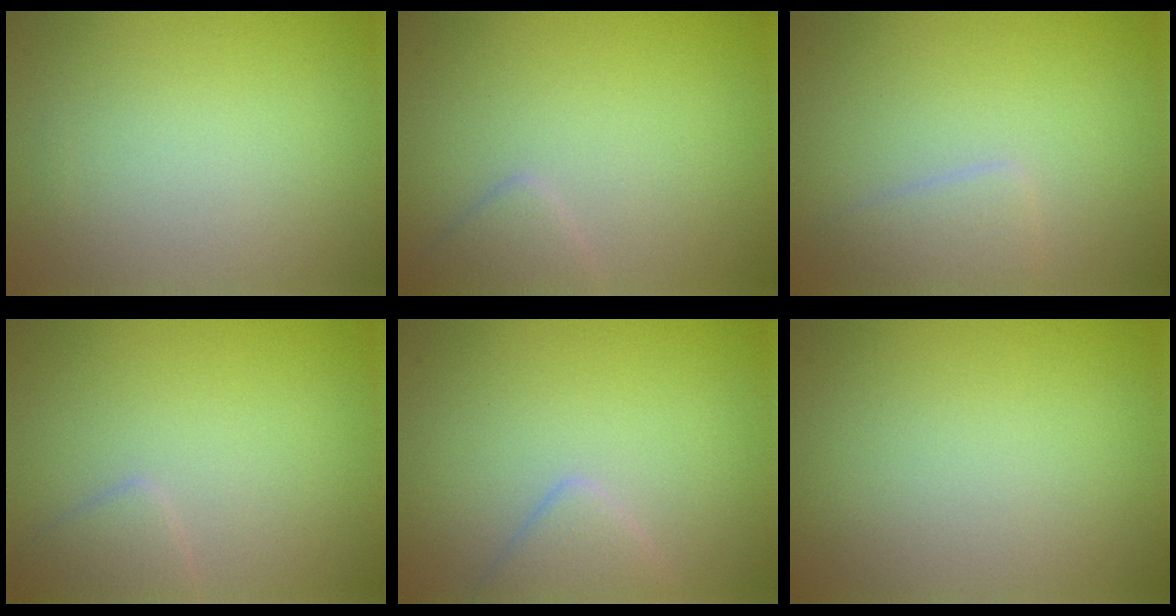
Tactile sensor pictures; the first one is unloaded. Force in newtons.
{"total": 1.6, "press": 1.6, "slide": 0.1}
{"total": 2.0, "press": 2.0, "slide": 0.1}
{"total": 1.7, "press": 1.7, "slide": 0.1}
{"total": 2.2, "press": 2.2, "slide": 0.2}
{"total": 0.0}